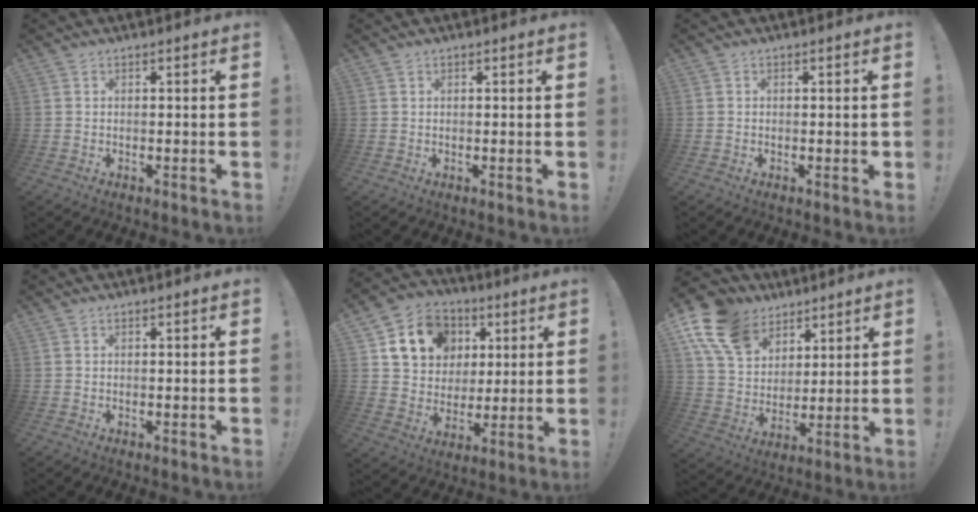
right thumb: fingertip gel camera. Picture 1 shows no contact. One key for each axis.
{"total": 0.0}
{"total": 0.9, "fx": -0.2, "fy": 0.6, "fz": 0.6, "tx": -0.018, "ty": 0.008, "tz": -0.003}
{"total": 0.0}
{"total": 14.7, "fx": 6.1, "fy": 12.1, "fz": 5.7, "tx": -0.090, "ty": -0.016, "tz": 0.132}
{"total": 16.5, "fx": 9.6, "fy": 11.2, "fz": 7.3, "tx": -0.137, "ty": -0.044, "tz": 0.189}